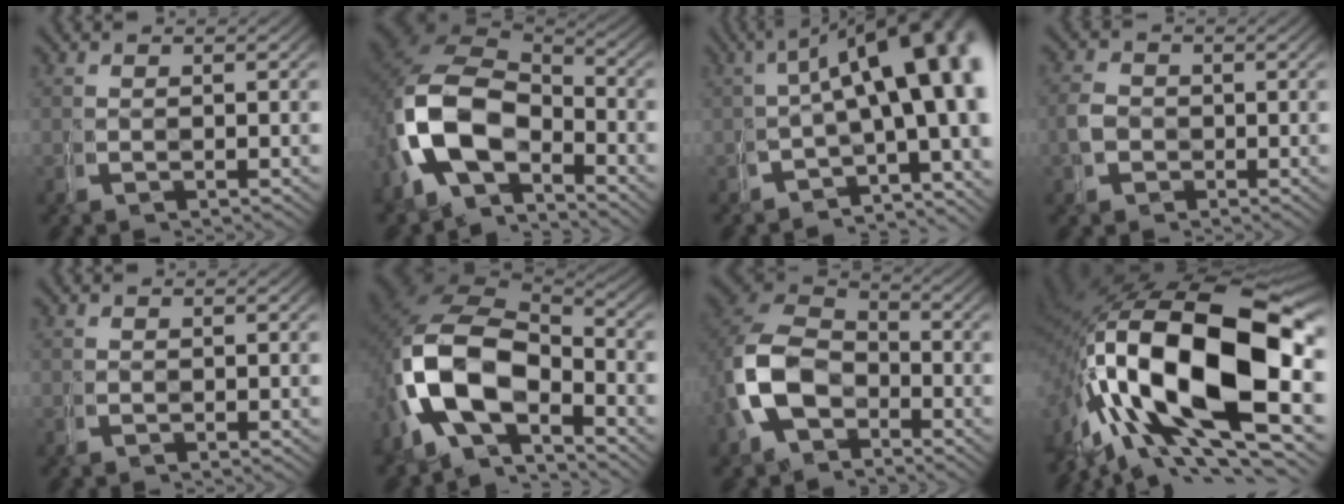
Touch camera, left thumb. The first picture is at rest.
{"total": 11.7, "force": [-1.2, 8.5, 7.9], "torque": [-0.198, -0.034, -0.010]}
{"total": 13.0, "force": [0.6, 7.9, 10.4], "torque": [-0.110, -0.008, -0.002]}
{"total": 1.8, "force": [-0.3, 1.8, -0.1], "torque": [-0.008, -0.001, -0.009]}
{"total": 0.0}
{"total": 13.7, "force": [-1.2, 9.7, 9.7], "torque": [-0.228, -0.043, -0.006]}
{"total": 8.3, "force": [-0.9, 7.2, 4.0], "torque": [-0.107, -0.016, -0.022]}
{"total": 26.1, "force": [0.3, 15.3, 21.2], "torque": [-0.358, -0.041, 0.024]}